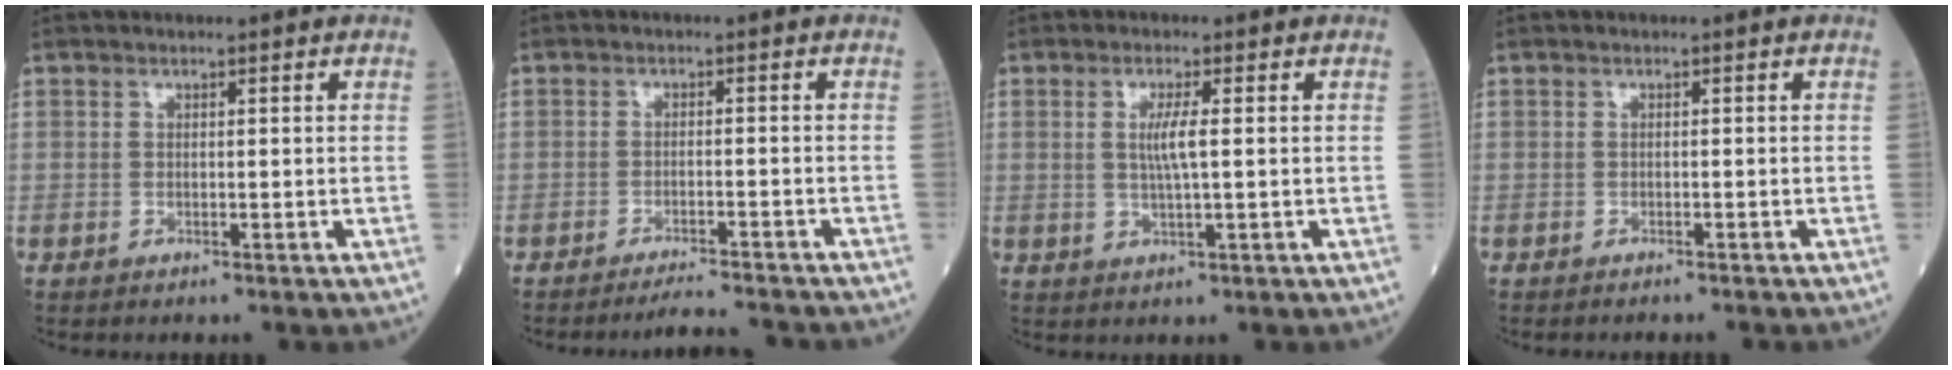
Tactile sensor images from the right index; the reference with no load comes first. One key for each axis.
{"total": 6.7, "fx": -6.4, "fy": -0.3, "fz": 2.0, "tx": -0.023, "ty": -0.012, "tz": -0.092}
{"total": 3.5, "fx": 0.5, "fy": -0.1, "fz": 3.5, "tx": -0.072, "ty": -0.006, "tz": 0.009}
{"total": 1.8, "fx": -1.7, "fy": 0.0, "fz": 0.5, "tx": -0.012, "ty": -0.003, "tz": -0.021}